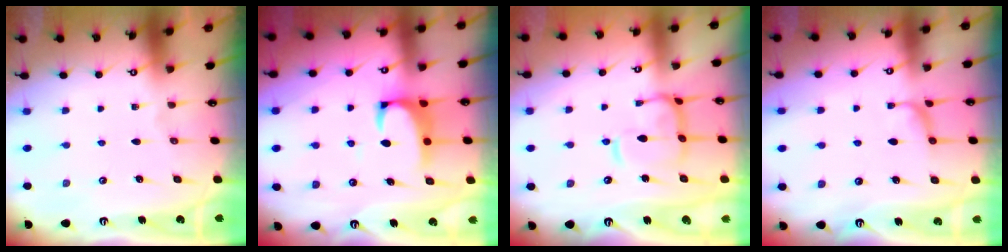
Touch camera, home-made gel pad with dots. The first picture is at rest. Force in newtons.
{"total": 2.6, "press": 2.4, "slide": 1.1}
{"total": 7.7, "press": 7.6, "slide": 1.0}
{"total": 1.0, "press": 0.8, "slide": 0.6}